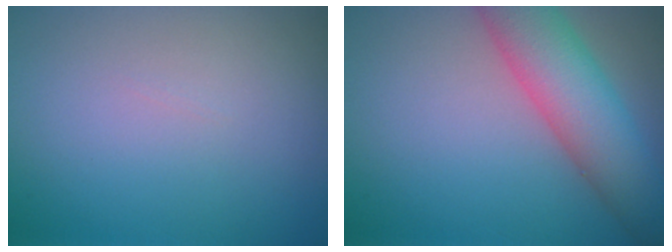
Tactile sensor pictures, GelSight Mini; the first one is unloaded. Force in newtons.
{"total": 7.6, "press": 7.6, "slide": 0.4}